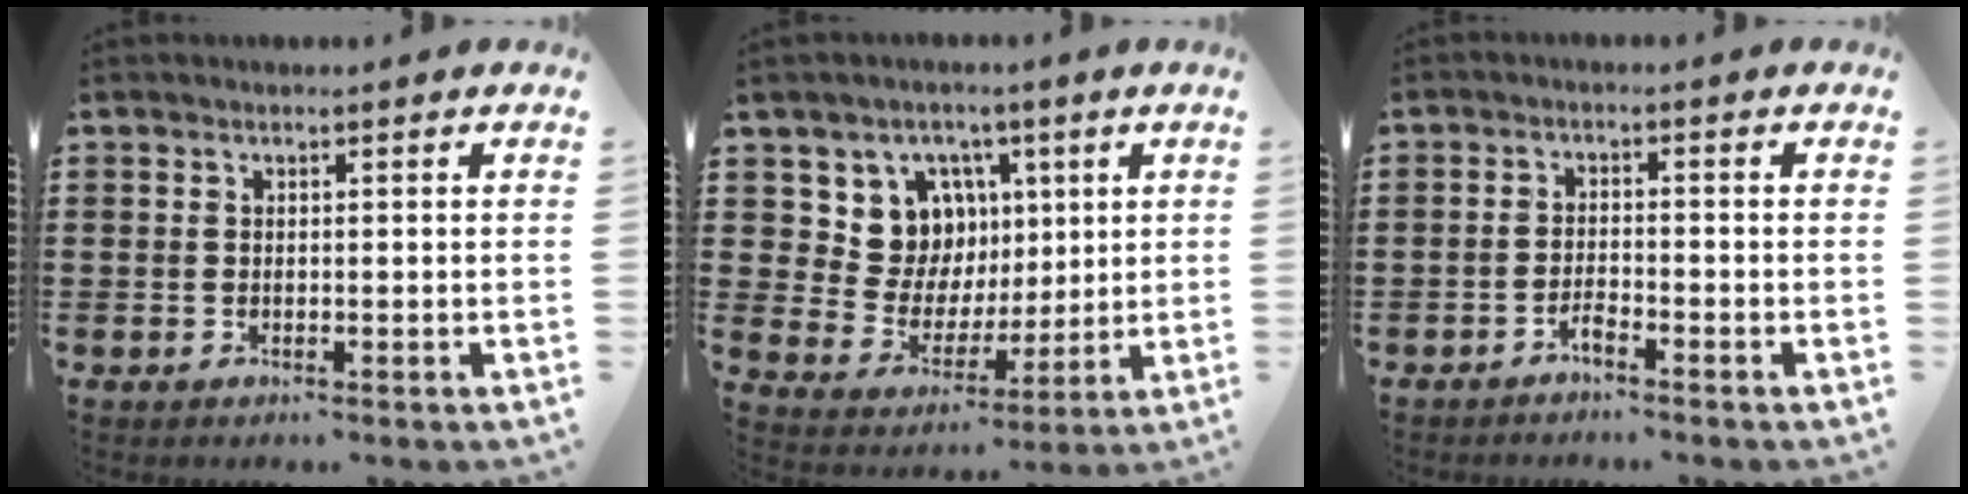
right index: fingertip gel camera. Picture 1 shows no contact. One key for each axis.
{"total": 9.1, "fx": 3.3, "fy": 8.3, "fz": 1.9, "tx": -0.073, "ty": -0.025, "tz": 0.066}
{"total": 1.9, "fx": -1.7, "fy": 0.2, "fz": 0.9, "tx": -0.020, "ty": 0.001, "tz": -0.031}